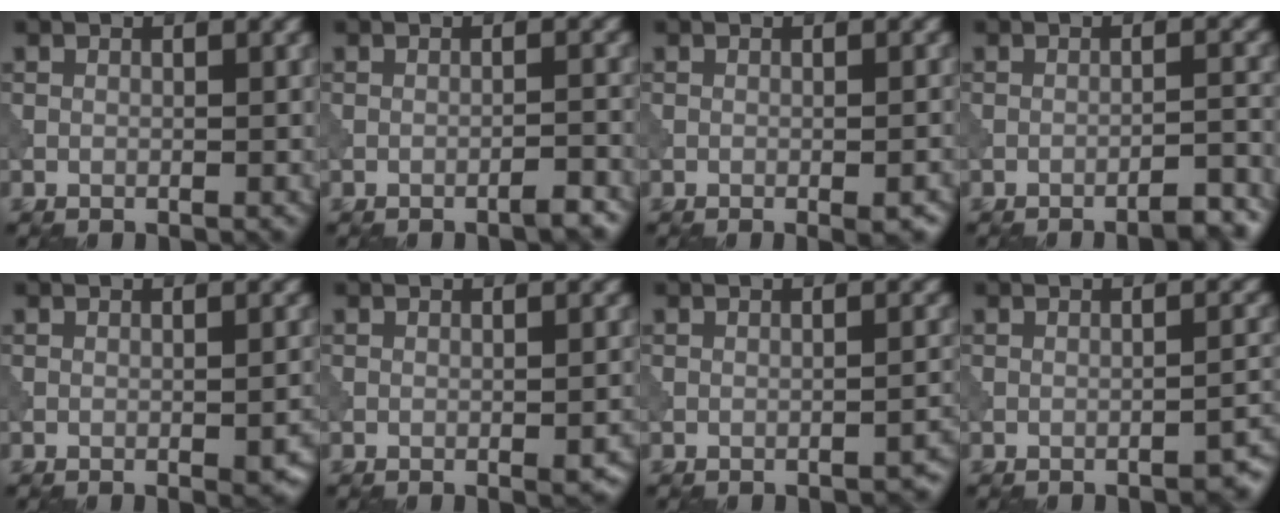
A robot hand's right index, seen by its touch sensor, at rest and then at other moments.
{"total": 1.8, "force": [-1.4, 0.2, 1.2], "torque": [-0.012, 0.006, -0.026]}
{"total": 2.4, "force": [-1.3, 0.6, 2.0], "torque": [-0.023, -0.001, -0.014]}
{"total": 4.3, "force": [-3.6, 0.7, 2.2], "torque": [-0.026, 0.018, -0.052]}
{"total": 2.9, "force": [-1.4, 1.0, 2.4], "torque": [-0.029, -0.004, -0.014]}
{"total": 2.2, "force": [-1.1, 0.7, 1.8], "torque": [-0.024, -0.002, -0.012]}
{"total": 1.8, "force": [-1.5, 0.4, 0.8], "torque": [-0.002, 0.006, -0.020]}
{"total": 2.5, "force": [-2.0, 0.5, 1.5], "torque": [-0.014, 0.010, -0.029]}